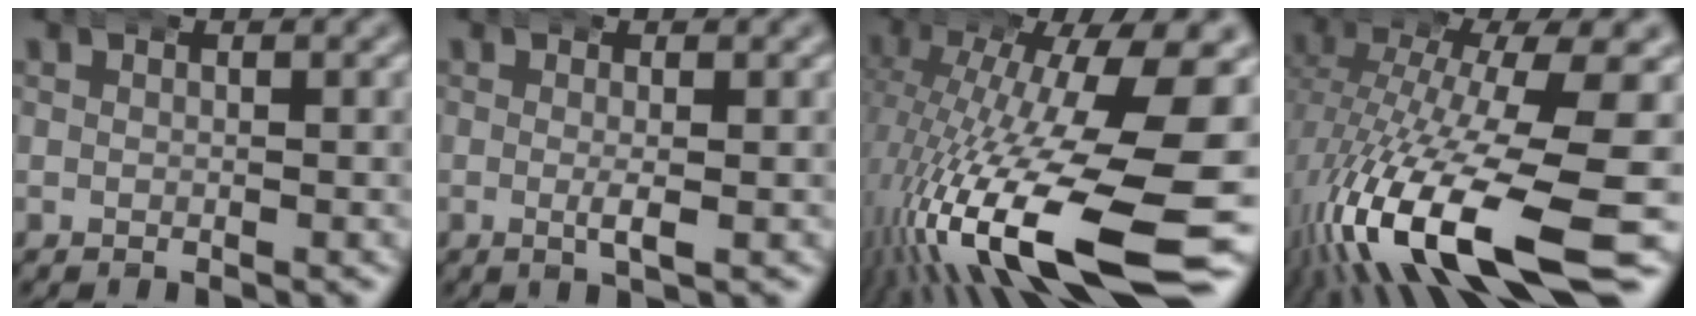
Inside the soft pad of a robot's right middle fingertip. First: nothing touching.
{"total": 1.4, "force": [-0.1, -0.1, 1.4], "torque": [-0.027, -0.003, -0.003]}
{"total": 15.6, "force": [-4.6, 5.6, 13.9], "torque": [-0.221, -0.034, -0.046]}
{"total": 14.7, "force": [-5.6, 5.6, 12.4], "torque": [-0.242, -0.045, -0.059]}